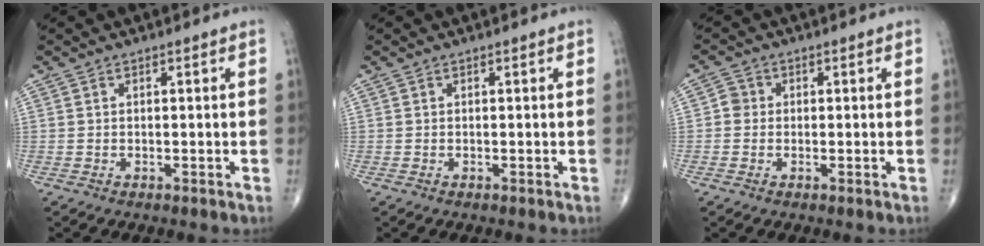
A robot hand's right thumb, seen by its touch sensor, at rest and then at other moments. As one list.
[{"total": 0.0}, {"total": 2.2, "force": [-0.1, 2.1, 0.8], "torque": [0.000, 0.006, -0.008]}]